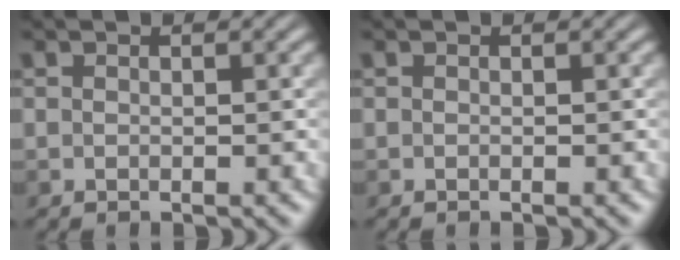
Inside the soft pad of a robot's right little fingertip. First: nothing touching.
{"total": 0.0}